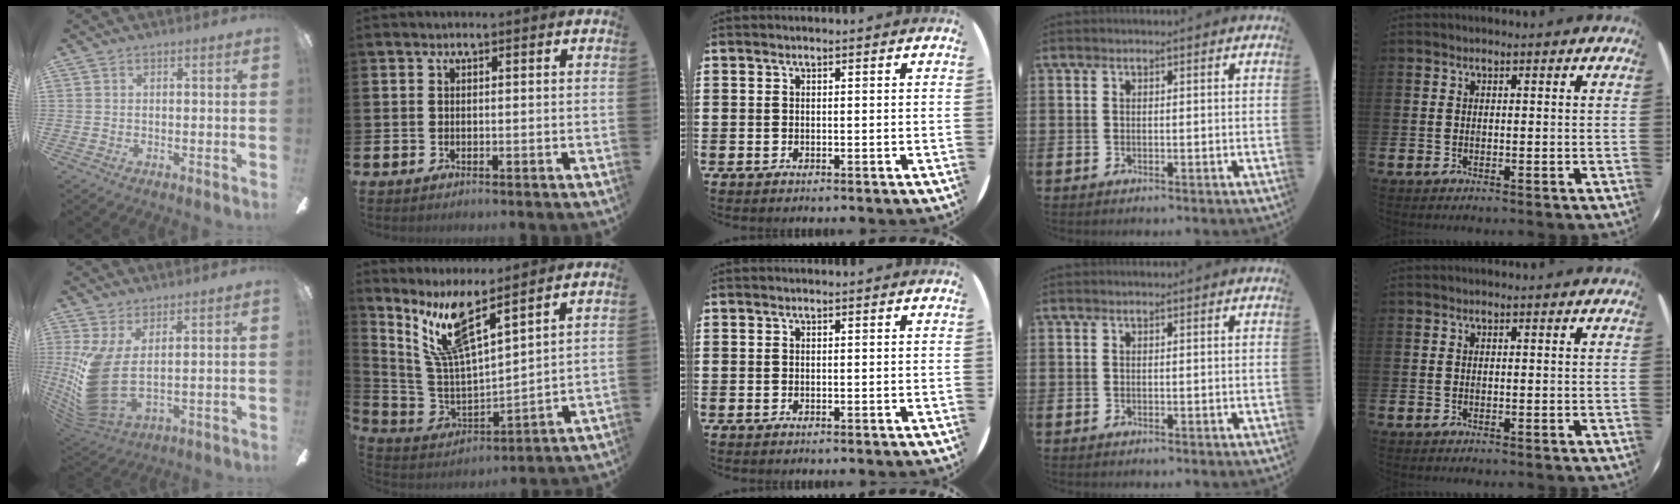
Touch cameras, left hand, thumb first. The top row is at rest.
{"thumb": {"total": 12.4, "force": [1.9, 5.7, 10.9], "torque": [-0.247, -0.034, 0.038]}, "index": {"total": 9.3, "force": [6.8, 1.7, 6.1], "torque": [-0.145, -0.032, 0.119]}}